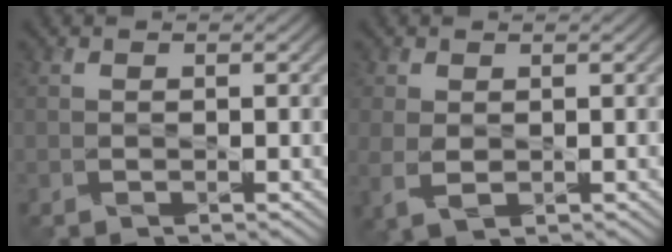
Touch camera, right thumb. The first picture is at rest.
{"total": 2.8, "force": [0.0, 1.8, 2.2], "torque": [-0.063, -0.007, 0.002]}